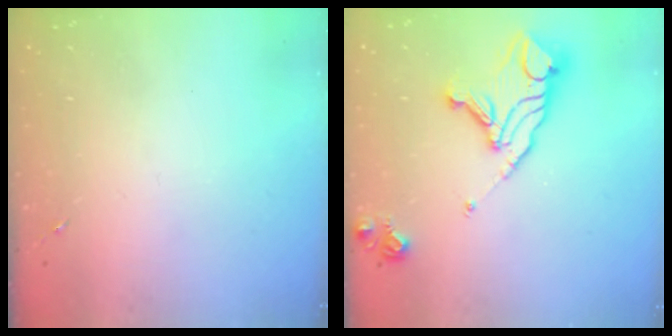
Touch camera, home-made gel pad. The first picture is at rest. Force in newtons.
{"total": 14.9, "press": 14.8, "slide": 1.5}